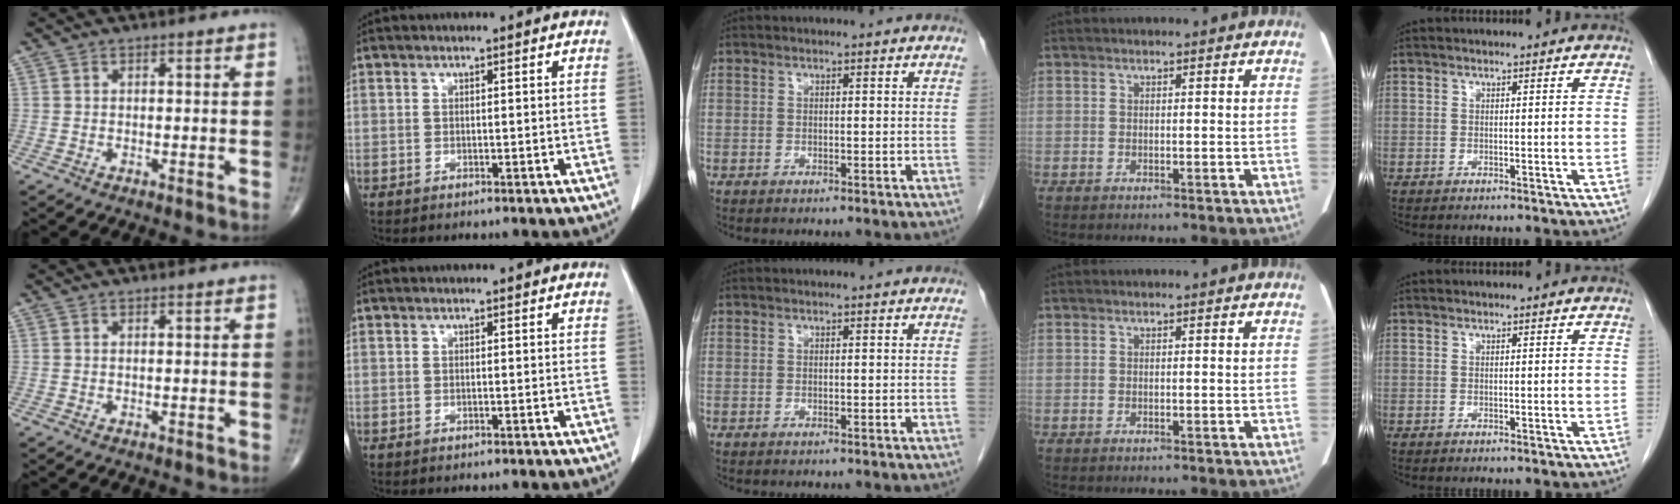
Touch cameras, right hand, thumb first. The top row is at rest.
{}